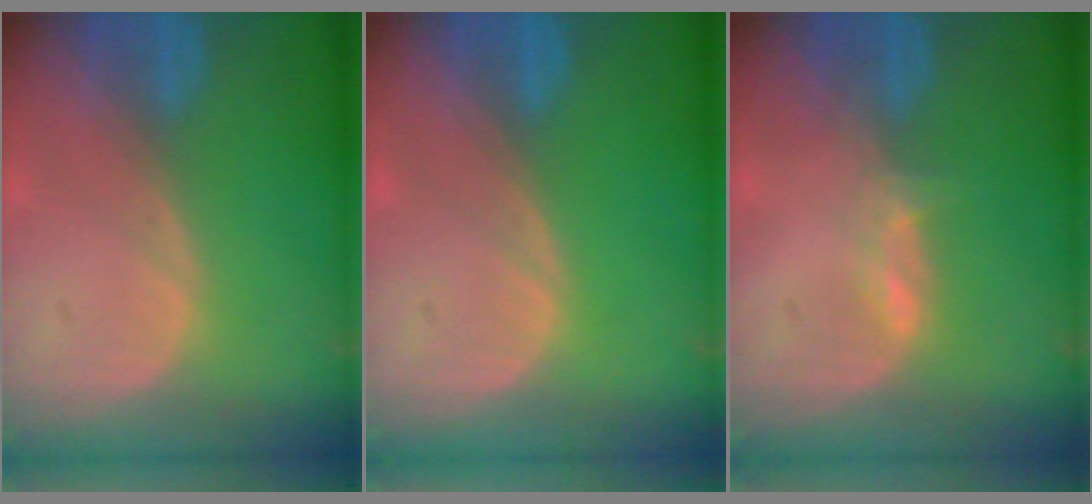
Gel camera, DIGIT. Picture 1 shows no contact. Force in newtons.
{"total": 0.0}
{"total": 1.6, "press": 1.5, "slide": 0.6}